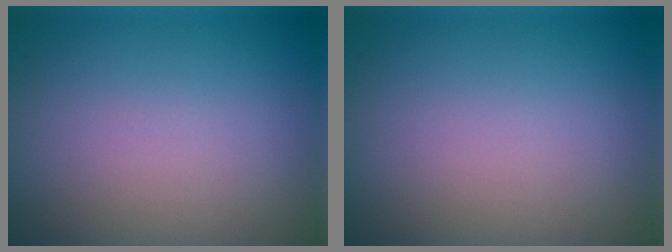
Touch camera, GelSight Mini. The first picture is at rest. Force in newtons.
{"total": 0.0}